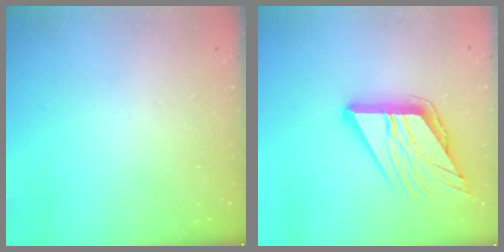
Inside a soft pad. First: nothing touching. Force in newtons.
{"total": 17.6, "press": 17.5, "slide": 2.0}